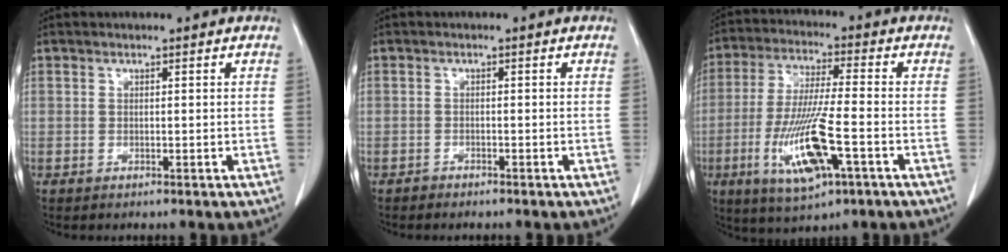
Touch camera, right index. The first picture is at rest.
{"total": 1.2, "force": [-1.1, 0.3, 0.4], "torque": [-0.009, 0.000, -0.016]}
{"total": 13.1, "force": [-4.5, 1.8, 12.2], "torque": [-0.247, -0.020, -0.075]}